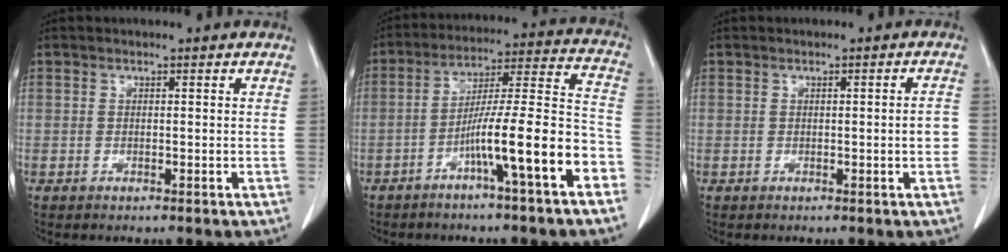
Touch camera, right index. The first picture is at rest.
{"total": 14.2, "force": [-6.5, 0.2, 12.7], "torque": [-0.197, 0.023, -0.104]}
{"total": 2.3, "force": [-0.3, 0.2, 2.3], "torque": [-0.026, 0.001, -0.005]}